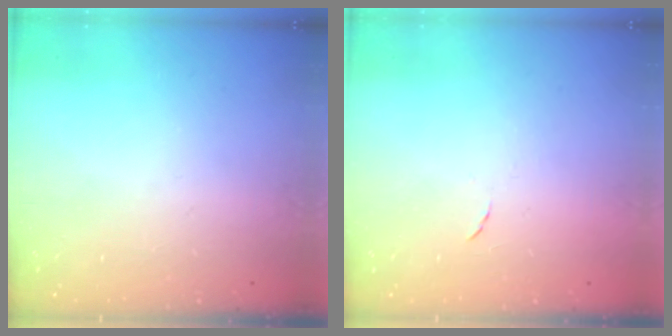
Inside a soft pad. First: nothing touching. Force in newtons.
{"total": 4.2, "press": 4.2, "slide": 0.5}